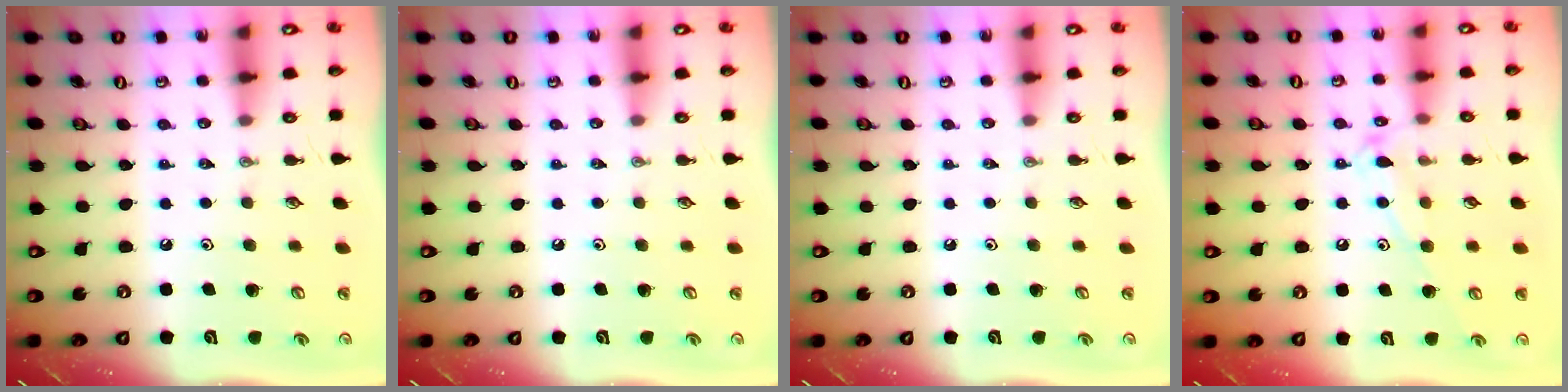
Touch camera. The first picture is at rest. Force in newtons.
{"total": 0.0}
{"total": 0.0}
{"total": 11.6, "press": 11.6, "slide": 0.9}